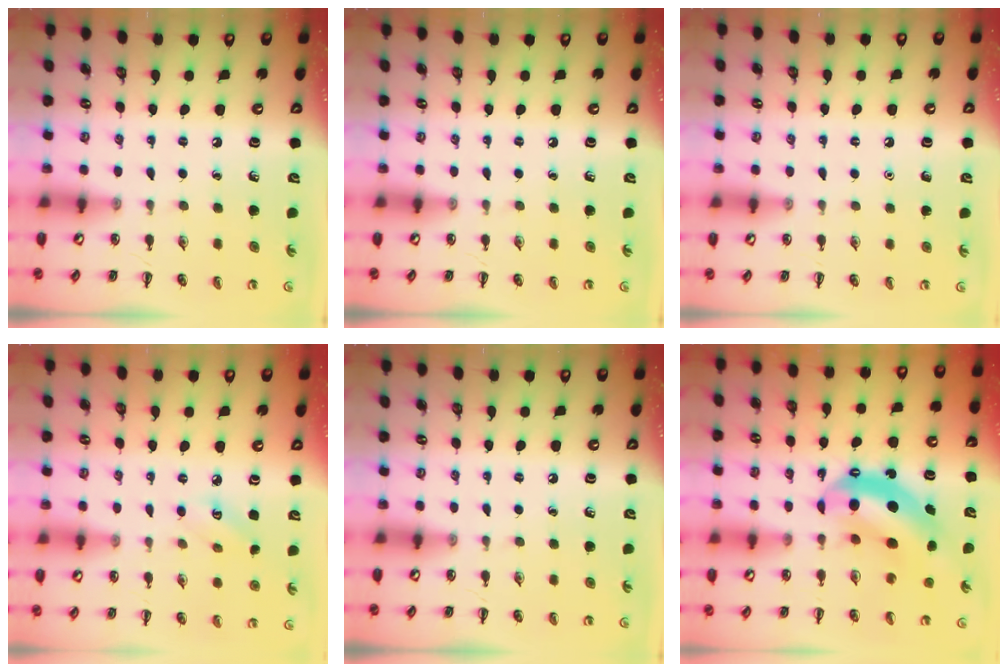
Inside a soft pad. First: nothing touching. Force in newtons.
{"total": 0.0}
{"total": 1.6, "press": 1.5, "slide": 0.1}
{"total": 3.3, "press": 3.2, "slide": 0.9}
{"total": 0.0}
{"total": 10.1, "press": 9.7, "slide": 2.7}